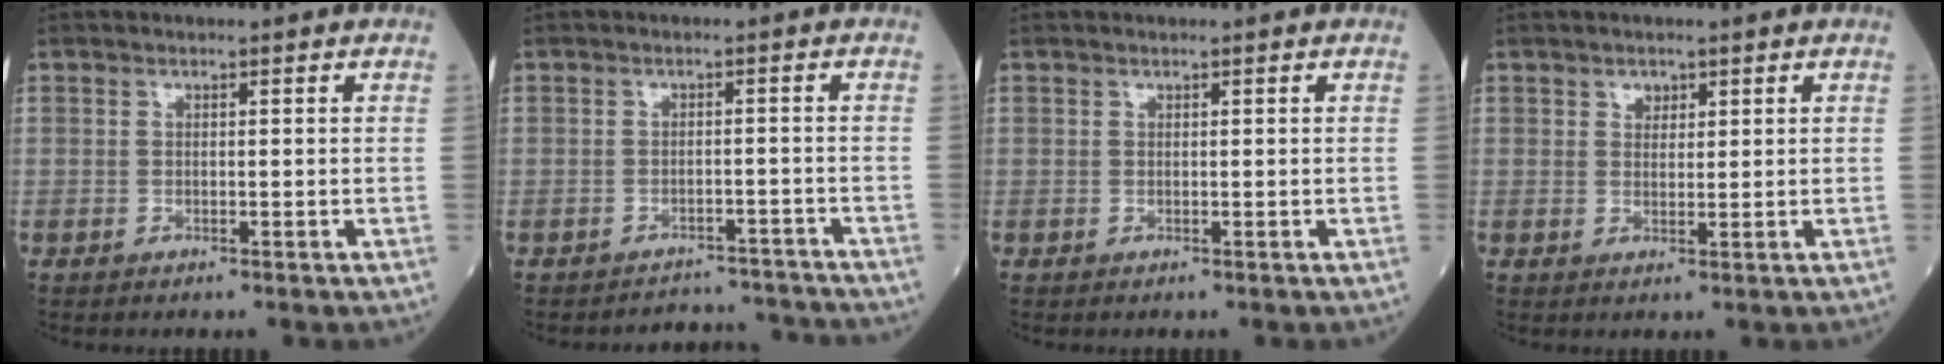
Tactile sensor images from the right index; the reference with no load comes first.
{"total": 6.8, "force": [-6.6, 1.2, -1.1], "torque": [0.018, 0.018, -0.084]}
{"total": 0.0}
{"total": 1.8, "force": [1.1, 1.3, 0.8], "torque": [-0.014, 0.000, 0.018]}